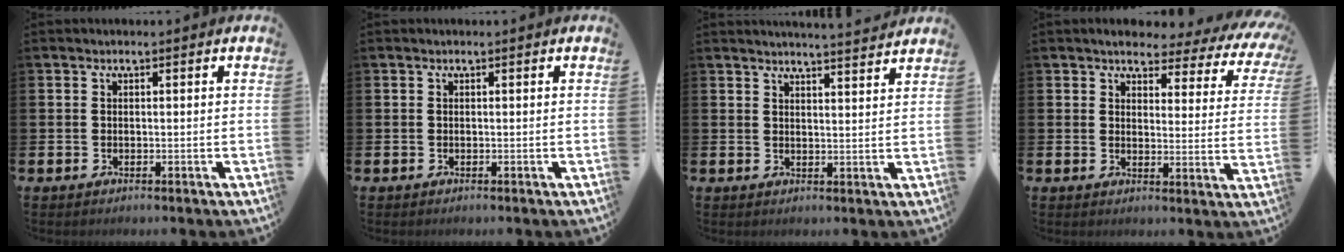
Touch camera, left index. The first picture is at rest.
{"total": 0.0}
{"total": 3.7, "force": [3.7, -0.6, 0.1], "torque": [-0.002, -0.029, 0.065]}
{"total": 3.8, "force": [3.4, 1.2, 1.1], "torque": [-0.034, -0.029, 0.052]}